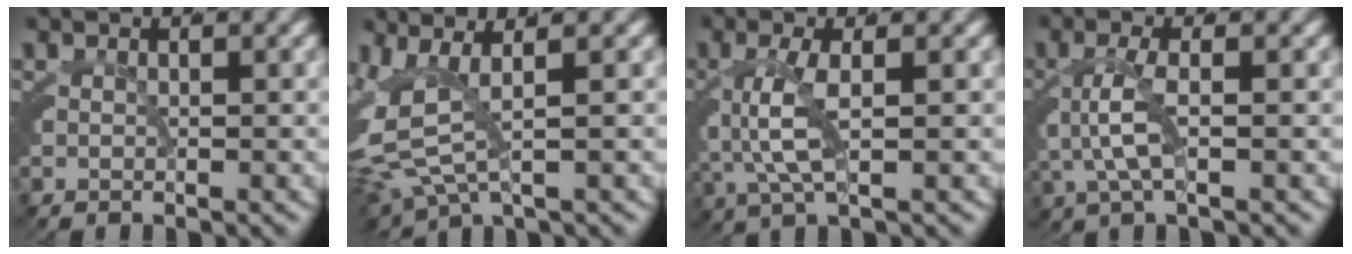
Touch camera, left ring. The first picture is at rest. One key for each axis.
{"total": 6.8, "fx": 0.3, "fy": 4.6, "fz": 5.1, "tx": -0.139, "ty": -0.015, "tz": 0.007}
{"total": 3.7, "fx": -0.7, "fy": 1.3, "fz": 3.4, "tx": -0.092, "ty": -0.009, "tz": -0.008}
{"total": 3.6, "fx": -1.0, "fy": 1.4, "fz": 3.2, "tx": -0.089, "ty": -0.009, "tz": -0.014}